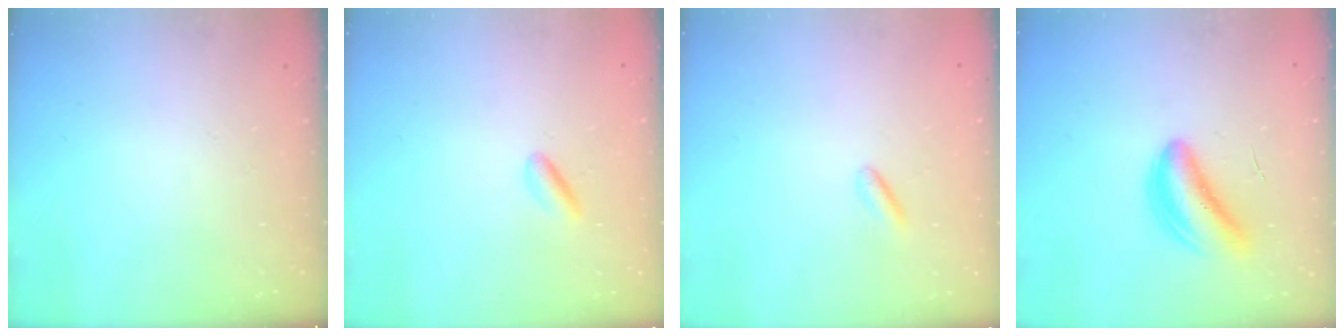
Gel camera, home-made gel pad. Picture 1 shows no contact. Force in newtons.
{"total": 2.5, "press": 2.4, "slide": 0.8}
{"total": 2.5, "press": 2.4, "slide": 0.7}
{"total": 4.8, "press": 4.4, "slide": 1.9}